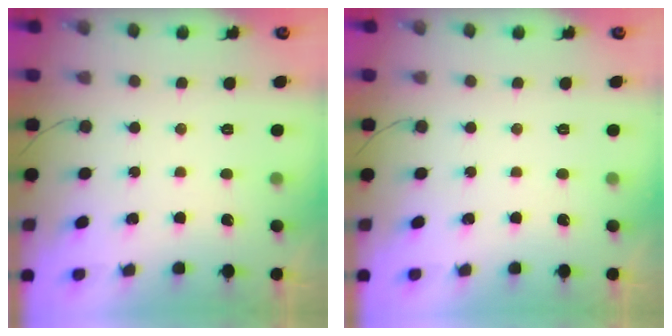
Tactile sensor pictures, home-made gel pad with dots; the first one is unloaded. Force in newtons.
{"total": 0.0}